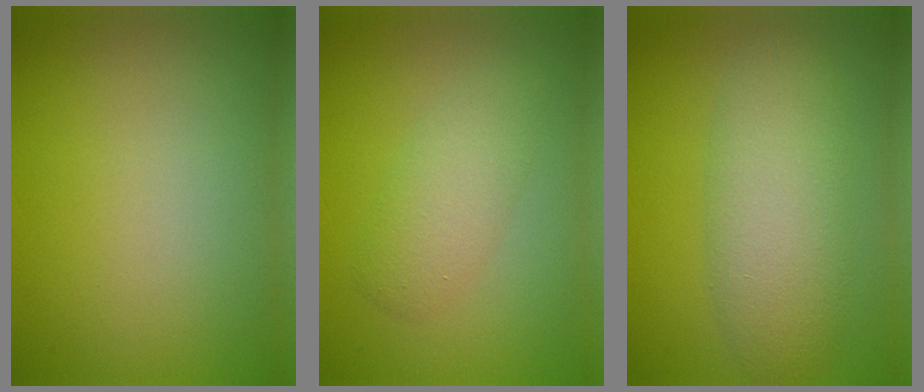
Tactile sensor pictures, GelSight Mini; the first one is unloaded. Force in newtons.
{"total": 2.9, "press": 2.9, "slide": 0.0}
{"total": 5.7, "press": 5.7, "slide": 0.1}